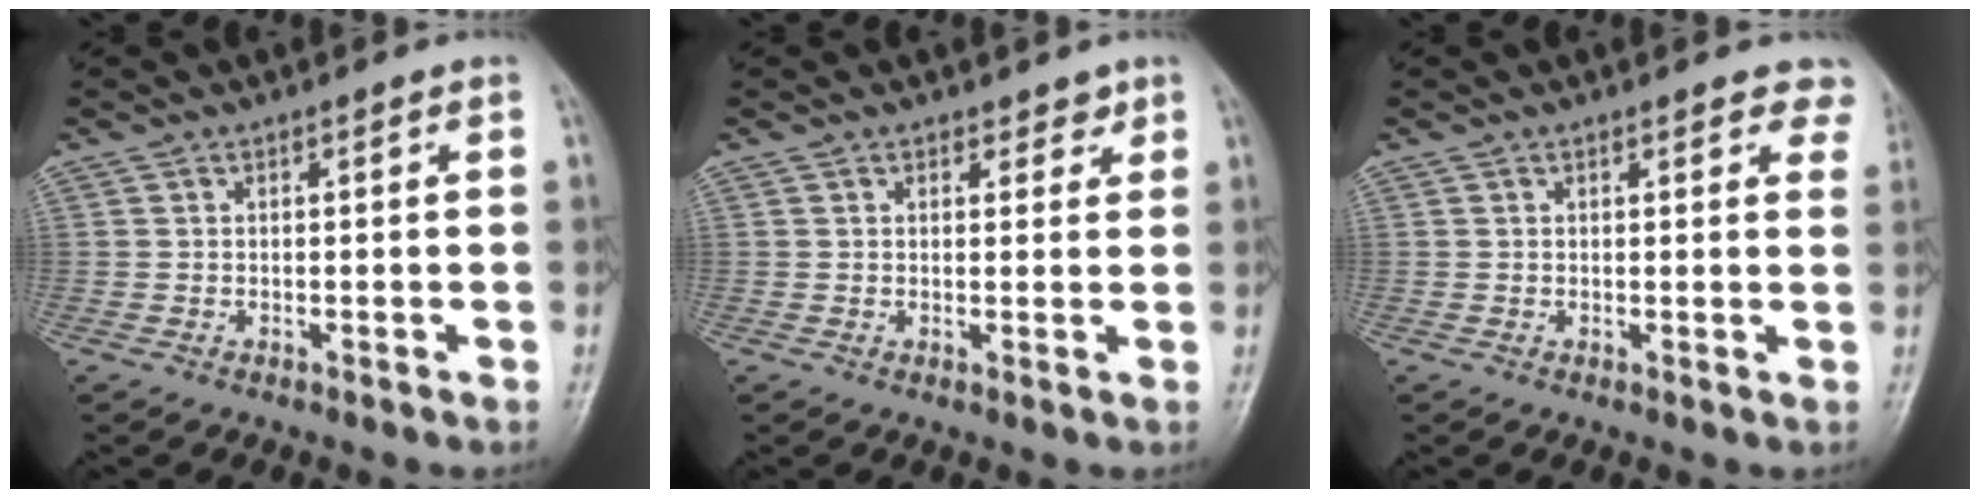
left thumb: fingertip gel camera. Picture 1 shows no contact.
{"total": 2.3, "force": [1.6, 1.4, 0.7], "torque": [0.010, -0.008, 0.018]}
{"total": 5.3, "force": [4.1, 2.1, 2.6], "torque": [0.004, -0.011, 0.033]}